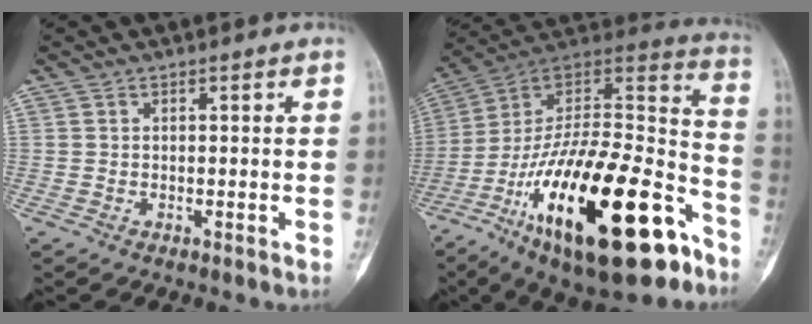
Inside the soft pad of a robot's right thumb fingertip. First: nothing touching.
{"total": 35.2, "force": [-17.2, 13.0, 27.8], "torque": [-0.434, 0.065, -0.276]}